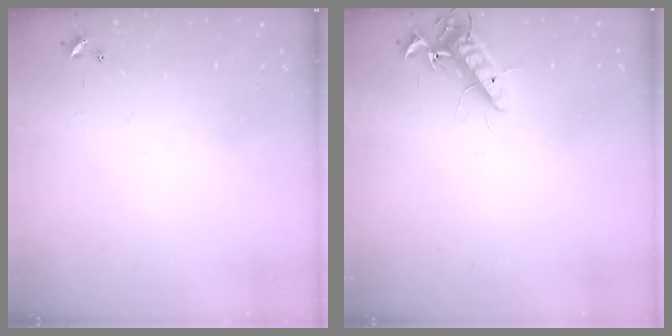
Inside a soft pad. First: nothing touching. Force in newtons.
{"total": 11.3, "press": 11.2, "slide": 1.5}